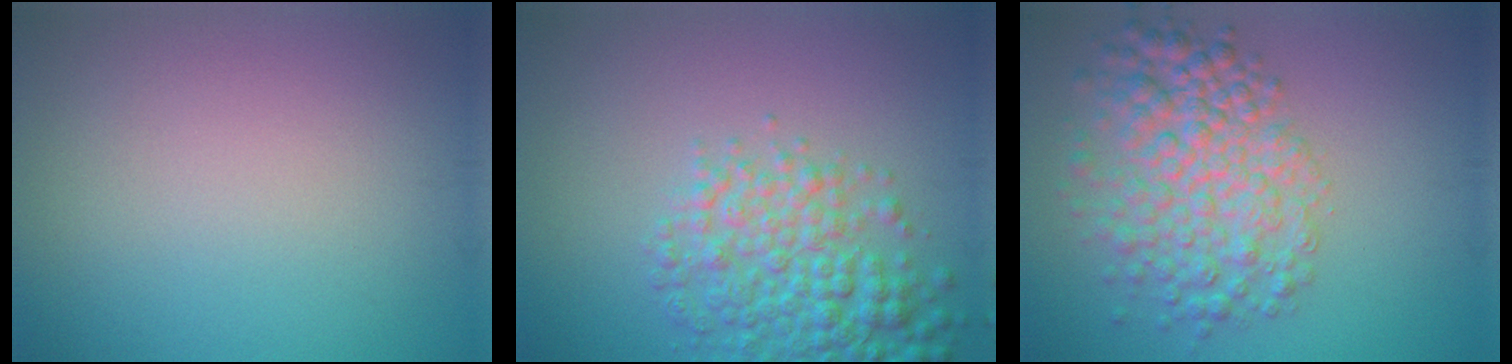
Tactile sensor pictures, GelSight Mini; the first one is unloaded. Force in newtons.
{"total": 5.3, "press": 5.3, "slide": 0.1}
{"total": 6.3, "press": 6.2, "slide": 0.2}